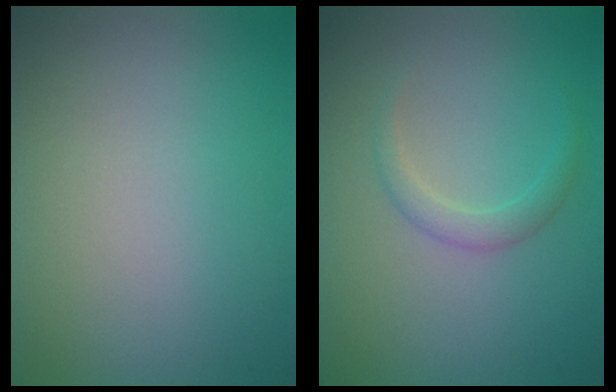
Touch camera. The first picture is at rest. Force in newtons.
{"total": 1.5, "press": 1.5, "slide": 0.0}